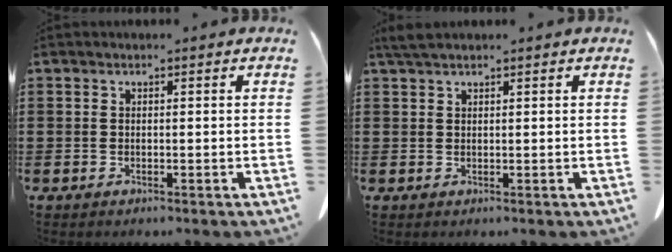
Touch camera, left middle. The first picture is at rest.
{"total": 1.7, "force": [1.3, 0.2, 1.1], "torque": [-0.025, -0.002, 0.025]}